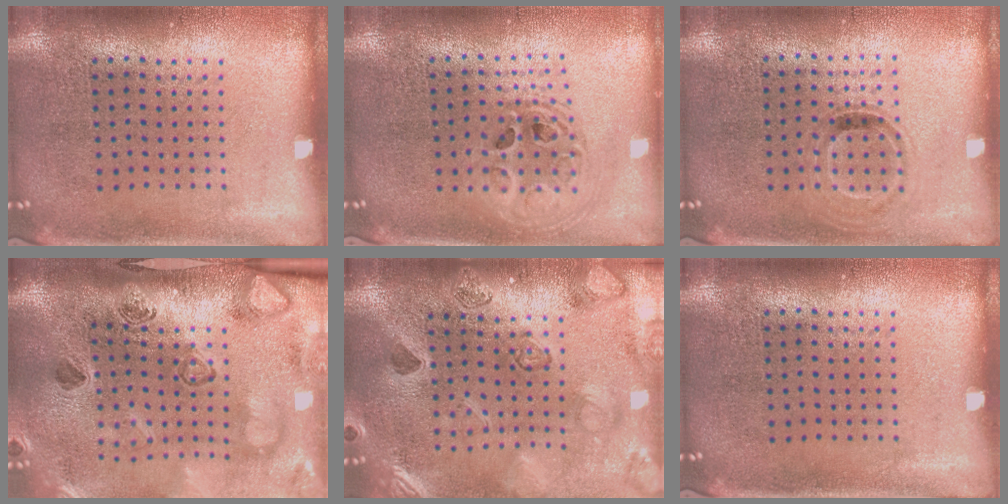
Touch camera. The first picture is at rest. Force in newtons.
{"total": 1.9, "press": 1.6, "slide": 1.1}
{"total": 0.9, "press": 0.8, "slide": 0.4}
{"total": 2.8, "press": 2.3, "slide": 1.6}
{"total": 2.4, "press": 2.4, "slide": 0.3}
{"total": 0.0}